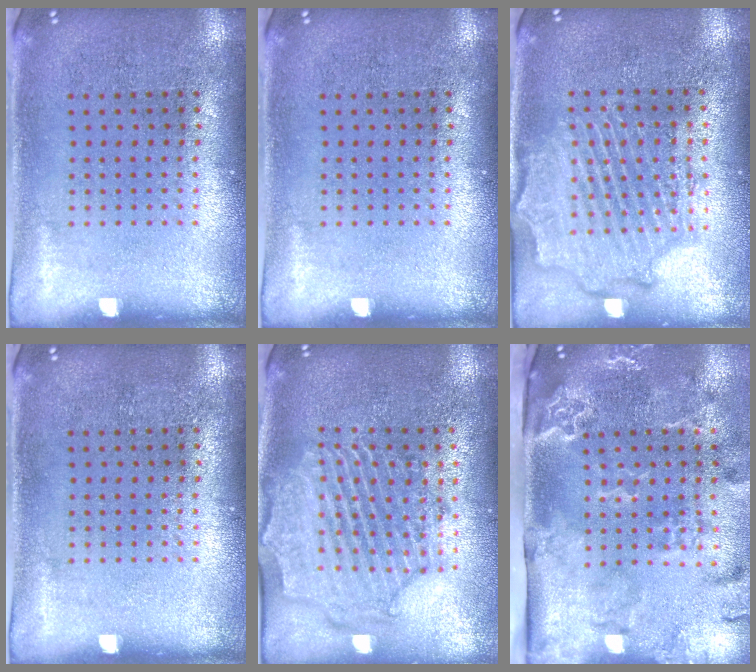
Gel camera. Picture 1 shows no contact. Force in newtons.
{"total": 0.0}
{"total": 2.1, "press": 2.0, "slide": 0.4}
{"total": 0.0}
{"total": 2.4, "press": 2.2, "slide": 0.8}
{"total": 3.2, "press": 2.4, "slide": 2.2}